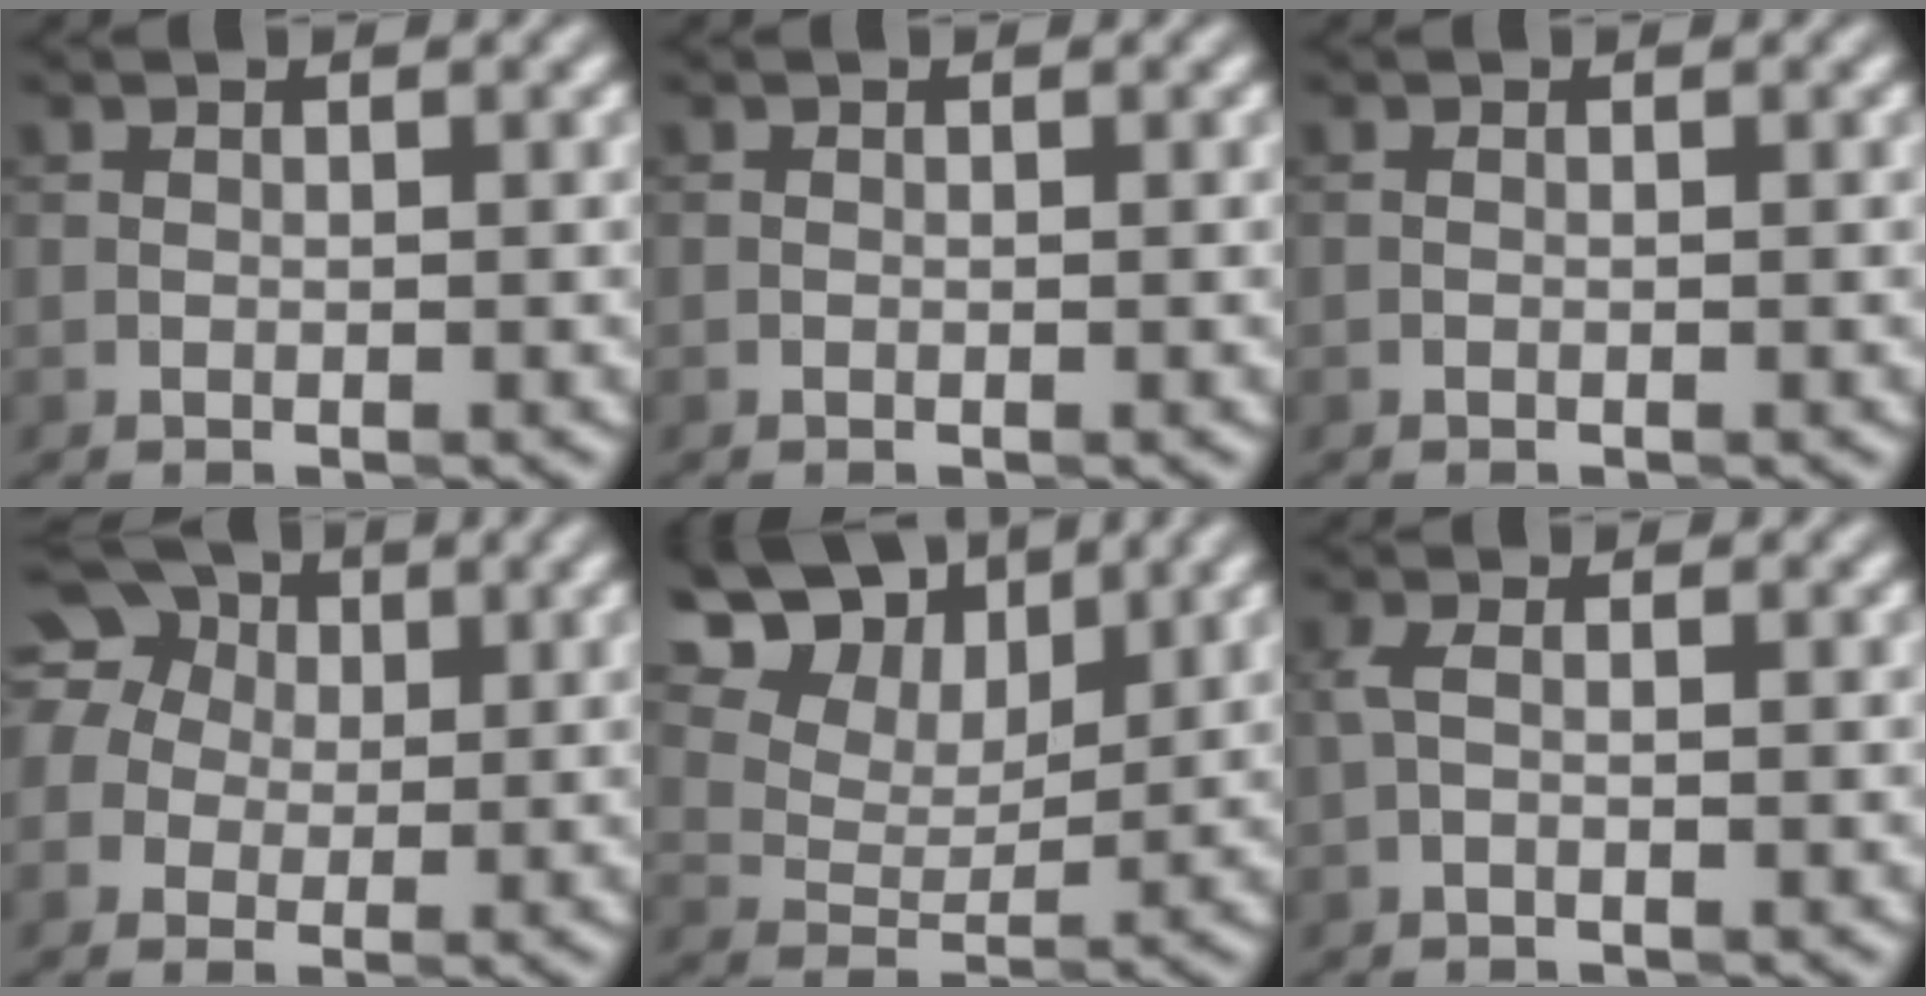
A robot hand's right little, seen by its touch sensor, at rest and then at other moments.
{"total": 0.0}
{"total": 0.0}
{"total": 9.9, "force": [3.4, 8.2, 4.3], "torque": [-0.097, 0.054, 0.032]}
{"total": 14.5, "force": [9.3, 8.7, 7.0], "torque": [-0.145, 0.037, 0.170]}
{"total": 1.2, "force": [-0.2, 0.5, 1.0], "torque": [-0.024, 0.005, -0.006]}